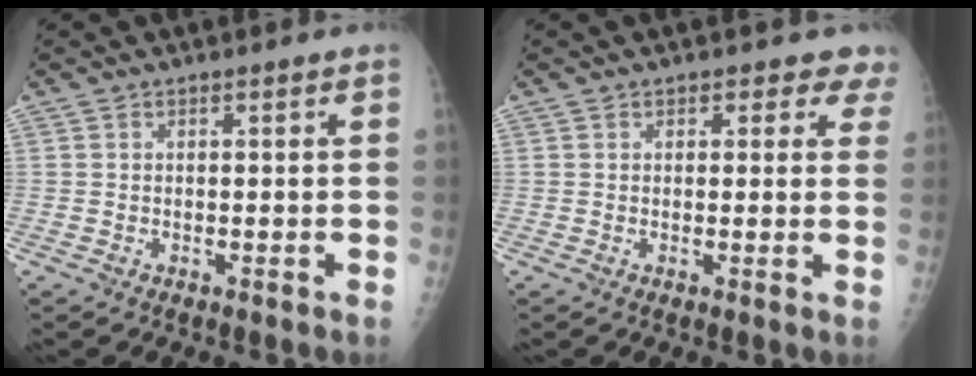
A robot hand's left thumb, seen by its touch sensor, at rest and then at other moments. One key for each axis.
{"total": 4.1, "fx": 3.0, "fy": 2.6, "fz": 1.2, "tx": 0.027, "ty": -0.010, "tz": 0.021}